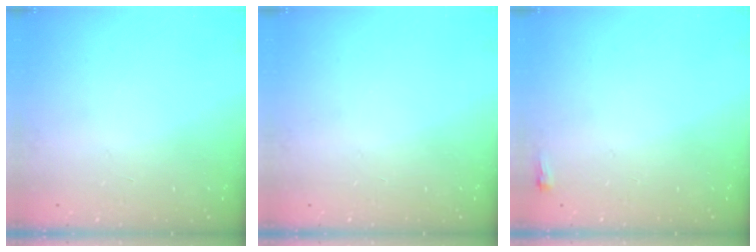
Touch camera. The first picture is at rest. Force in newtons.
{"total": 0.0}
{"total": 2.1, "press": 2.0, "slide": 0.5}